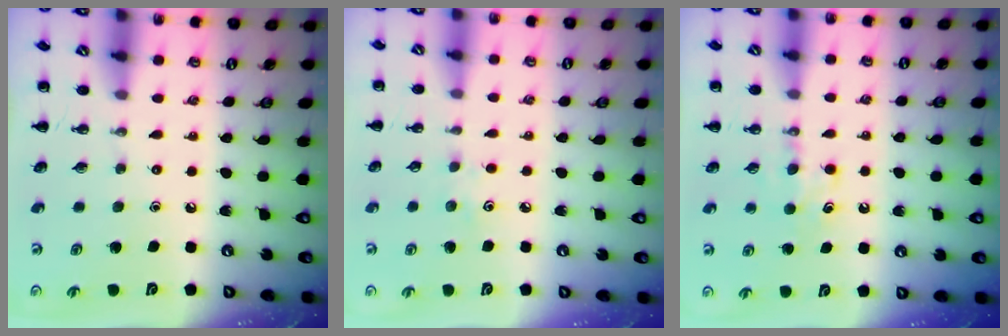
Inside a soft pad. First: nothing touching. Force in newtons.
{"total": 2.7, "press": 2.6, "slide": 0.7}
{"total": 5.1, "press": 4.9, "slide": 1.6}